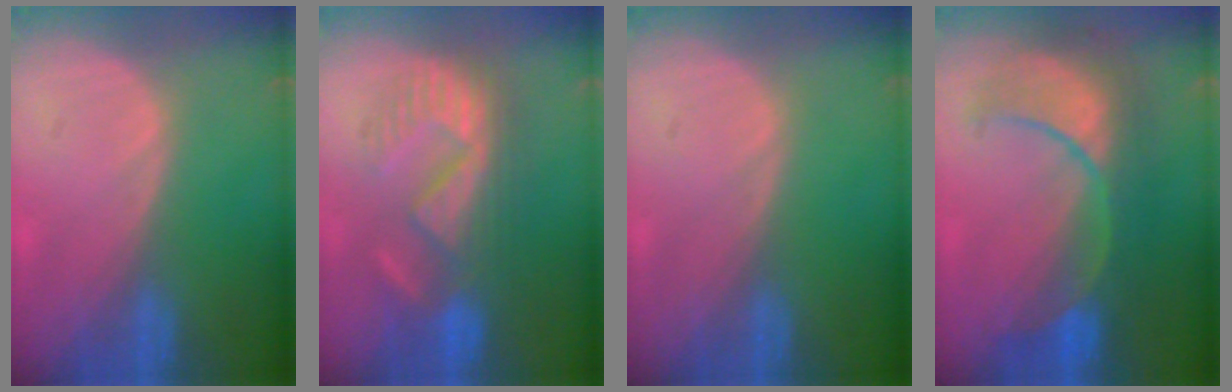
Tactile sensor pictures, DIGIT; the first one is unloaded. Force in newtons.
{"total": 8.8, "press": 8.7, "slide": 1.5}
{"total": 0.0}
{"total": 9.1, "press": 9.1, "slide": 0.7}